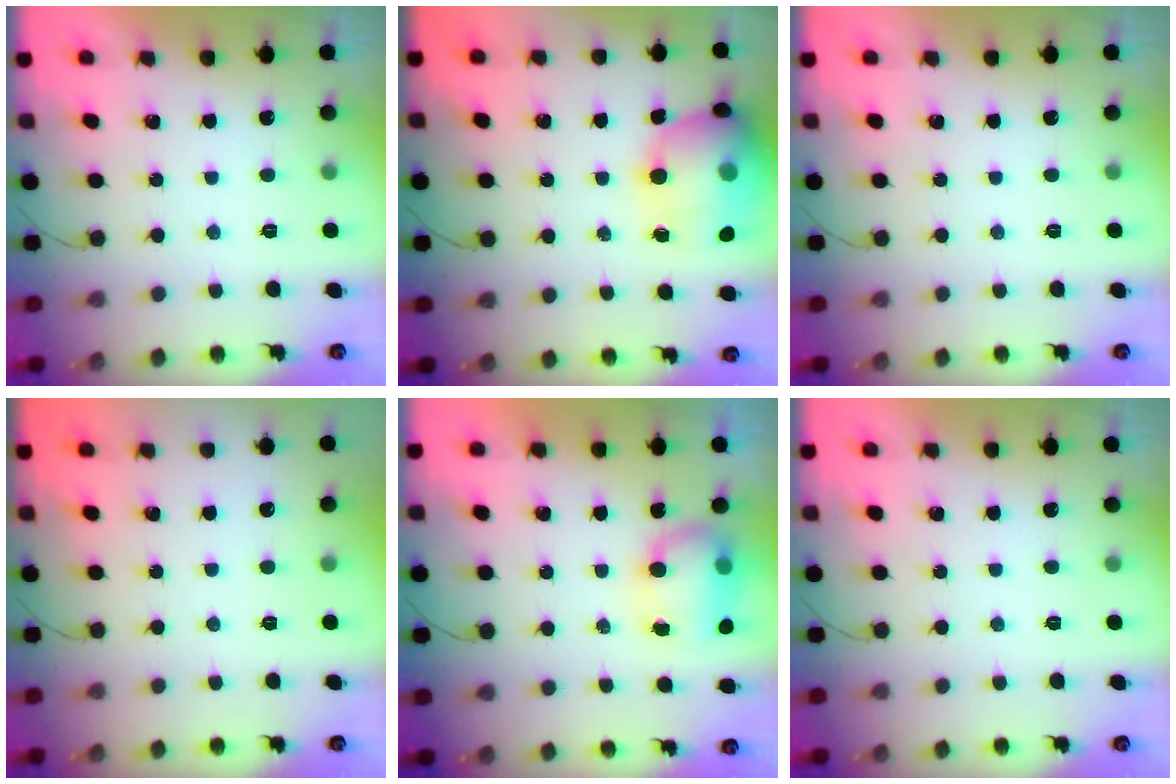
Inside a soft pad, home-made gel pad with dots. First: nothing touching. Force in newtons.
{"total": 16.6, "press": 16.5, "slide": 1.7}
{"total": 0.0}
{"total": 0.0}
{"total": 11.9, "press": 9.7, "slide": 6.8}
{"total": 0.0}